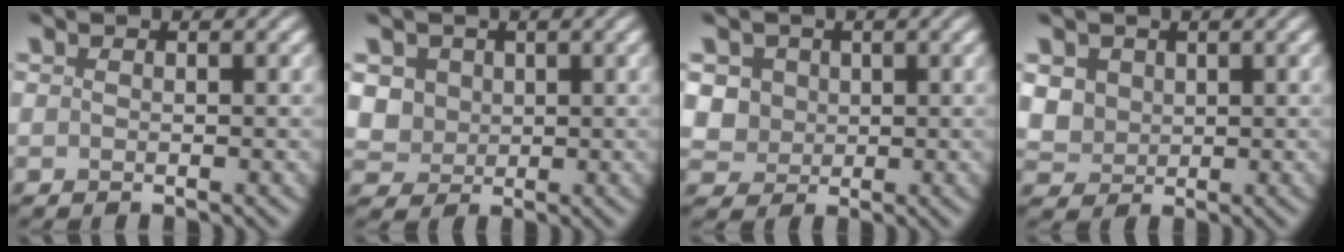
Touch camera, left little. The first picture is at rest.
{"total": 4.1, "force": [0.5, 3.7, 1.8], "torque": [-0.055, 0.005, 0.010]}
{"total": 4.4, "force": [0.5, 4.0, 1.9], "torque": [-0.052, 0.010, 0.008]}
{"total": 3.3, "force": [0.4, 2.9, 1.5], "torque": [-0.045, -0.002, 0.005]}